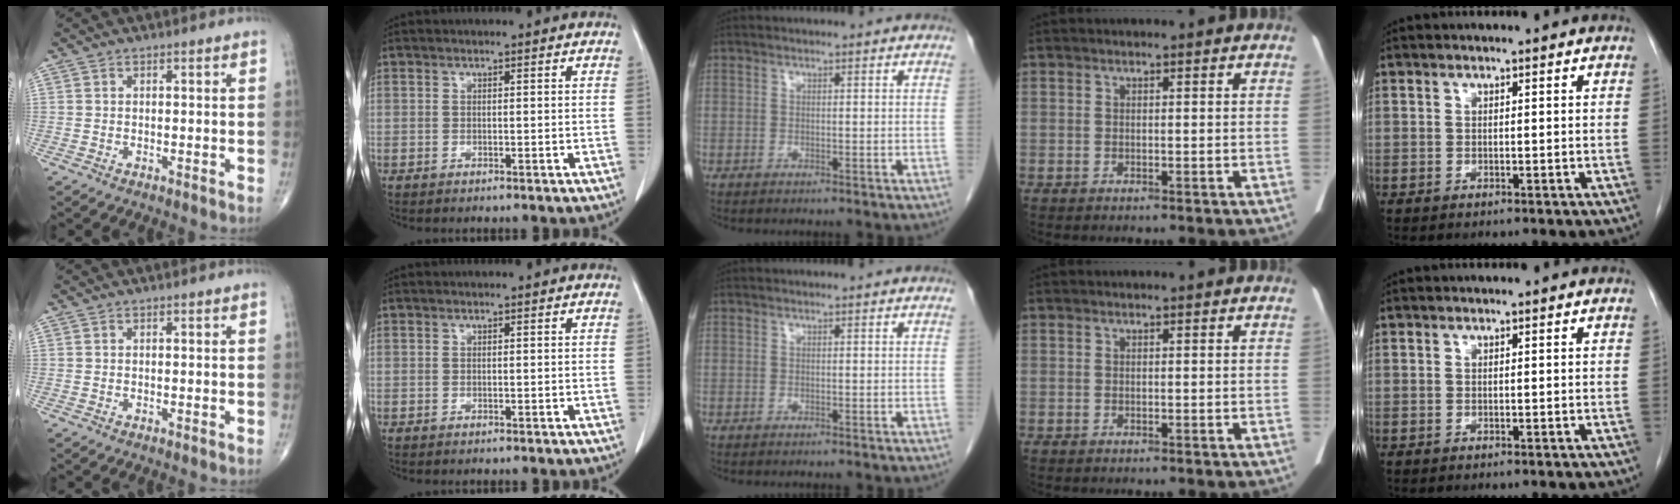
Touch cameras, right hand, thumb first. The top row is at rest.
{}